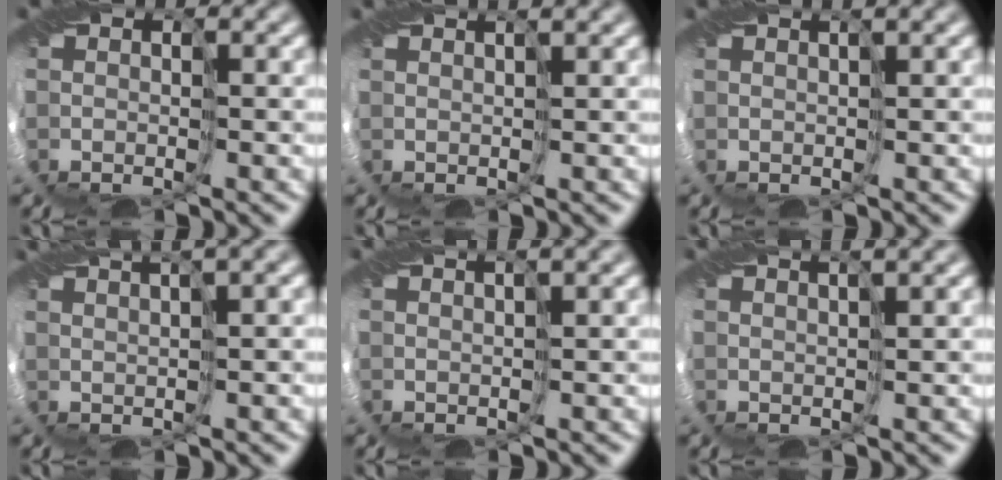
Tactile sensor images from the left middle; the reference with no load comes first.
{"total": 2.0, "force": [1.7, 0.1, 1.1], "torque": [-0.024, 0.009, 0.017]}
{"total": 1.4, "force": [1.1, -0.1, 0.8], "torque": [-0.019, 0.000, 0.018]}
{"total": 4.6, "force": [3.1, 0.5, 3.4], "torque": [-0.060, 0.016, 0.054]}
{"total": 2.8, "force": [2.0, 0.2, 1.9], "torque": [-0.035, 0.009, 0.027]}
{"total": 3.3, "force": [2.5, 0.4, 2.1], "torque": [-0.033, 0.015, 0.024]}